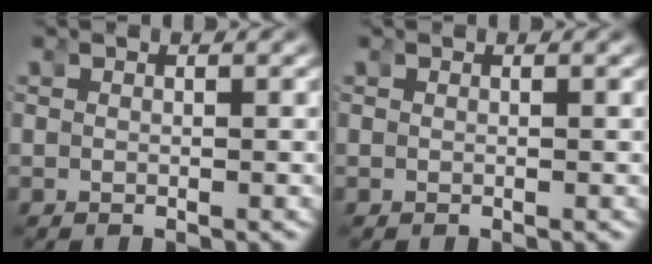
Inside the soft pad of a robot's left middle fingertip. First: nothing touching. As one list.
[{"total": 0.0}]